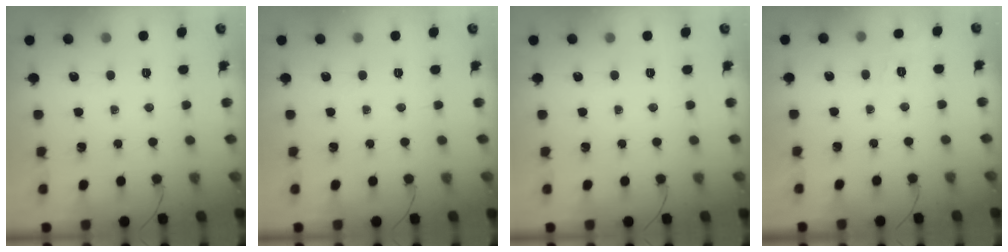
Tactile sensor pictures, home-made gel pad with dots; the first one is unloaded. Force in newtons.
{"total": 0.0}
{"total": 0.0}
{"total": 8.4, "press": 8.1, "slide": 2.0}